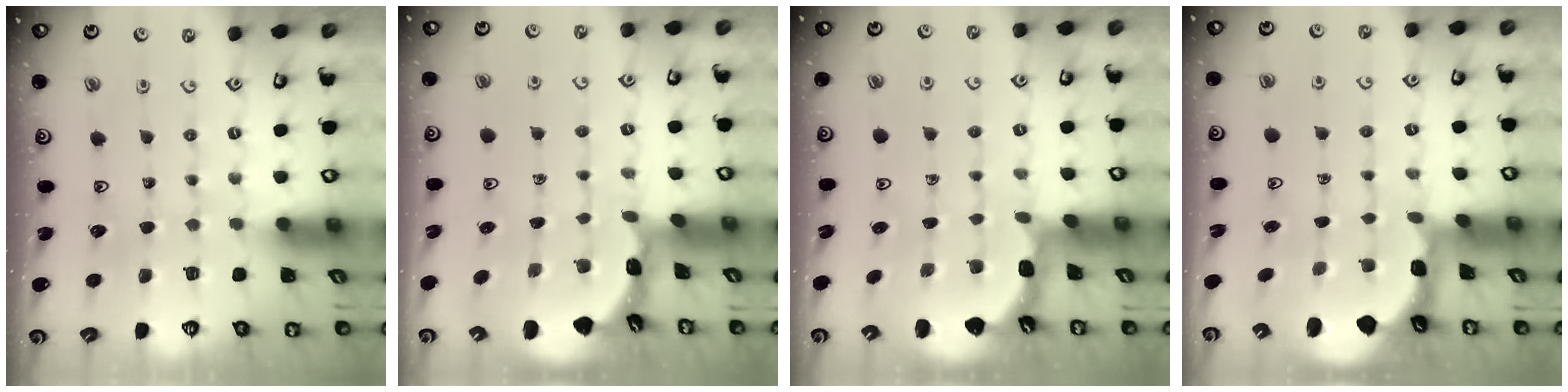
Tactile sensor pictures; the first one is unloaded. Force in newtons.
{"total": 1.6, "press": 1.6, "slide": 0.1}
{"total": 2.0, "press": 2.0, "slide": 0.2}
{"total": 1.8, "press": 1.8, "slide": 0.5}